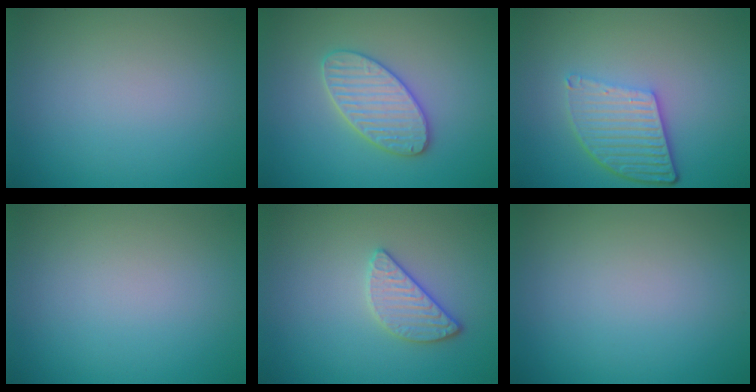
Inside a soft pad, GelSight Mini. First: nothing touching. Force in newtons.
{"total": 3.8, "press": 3.8, "slide": 0.3}
{"total": 5.4, "press": 3.9, "slide": 3.8}
{"total": 0.0}
{"total": 2.5, "press": 2.3, "slide": 0.8}
{"total": 0.0}